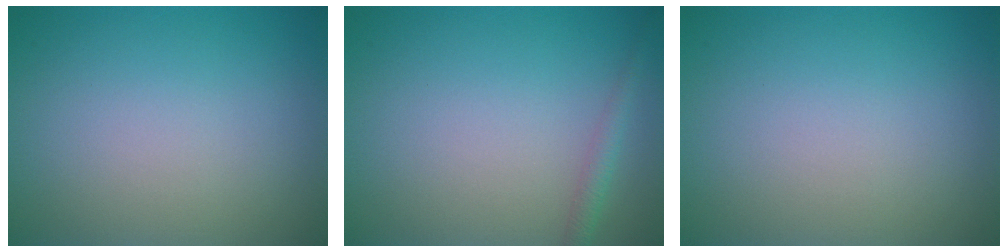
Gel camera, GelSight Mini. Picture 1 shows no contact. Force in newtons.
{"total": 1.4, "press": 1.4, "slide": 0.1}
{"total": 0.0}